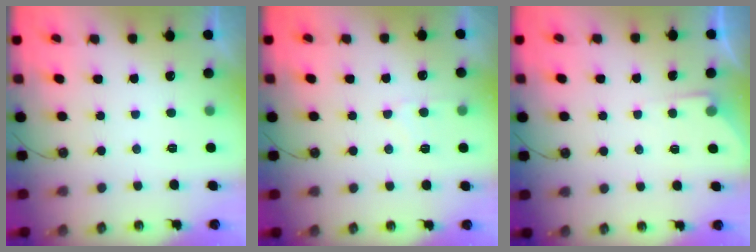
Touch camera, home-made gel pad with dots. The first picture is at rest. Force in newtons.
{"total": 5.5, "press": 5.5, "slide": 0.6}
{"total": 3.6, "press": 3.6, "slide": 0.6}